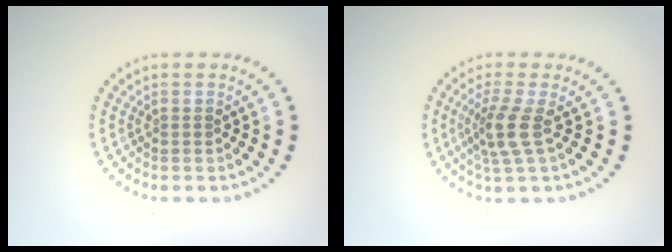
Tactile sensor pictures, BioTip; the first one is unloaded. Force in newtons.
{"total": 2.9, "press": 2.2, "slide": 1.8}